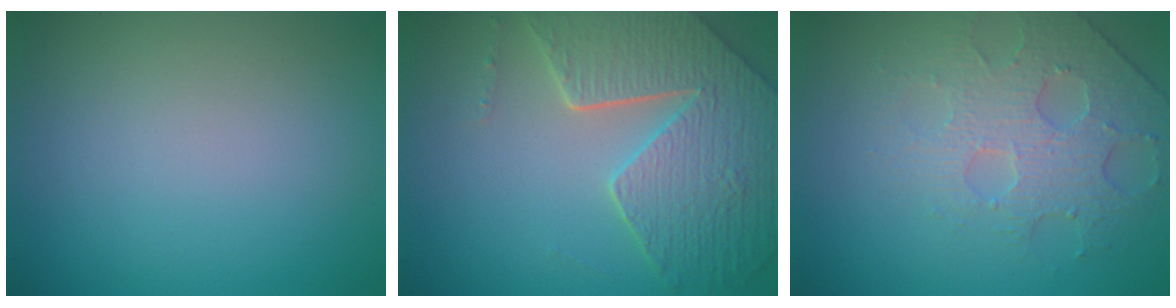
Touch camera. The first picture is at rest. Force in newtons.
{"total": 7.8, "press": 5.7, "slide": 5.3}
{"total": 3.8, "press": 3.6, "slide": 1.3}